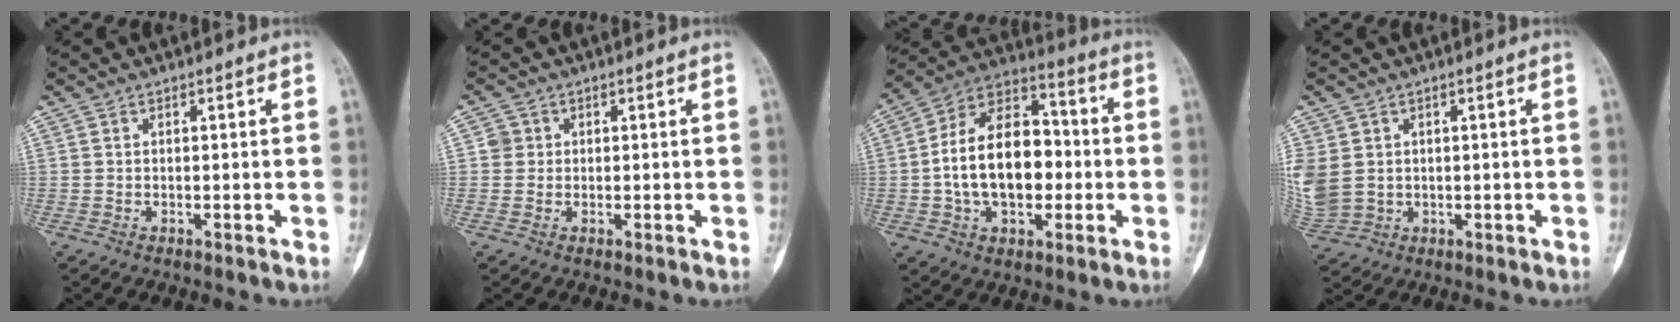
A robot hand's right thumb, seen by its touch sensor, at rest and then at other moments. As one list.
[{"total": 2.1, "force": [0.3, 2.0, 0.4], "torque": [0.011, 0.007, 0.001]}, {"total": 19.0, "force": [-1.4, 12.0, 14.7], "torque": [-0.224, 0.037, -0.025]}, {"total": 10.2, "force": [1.0, 8.5, 5.4], "torque": [-0.152, 0.005, 0.043]}]